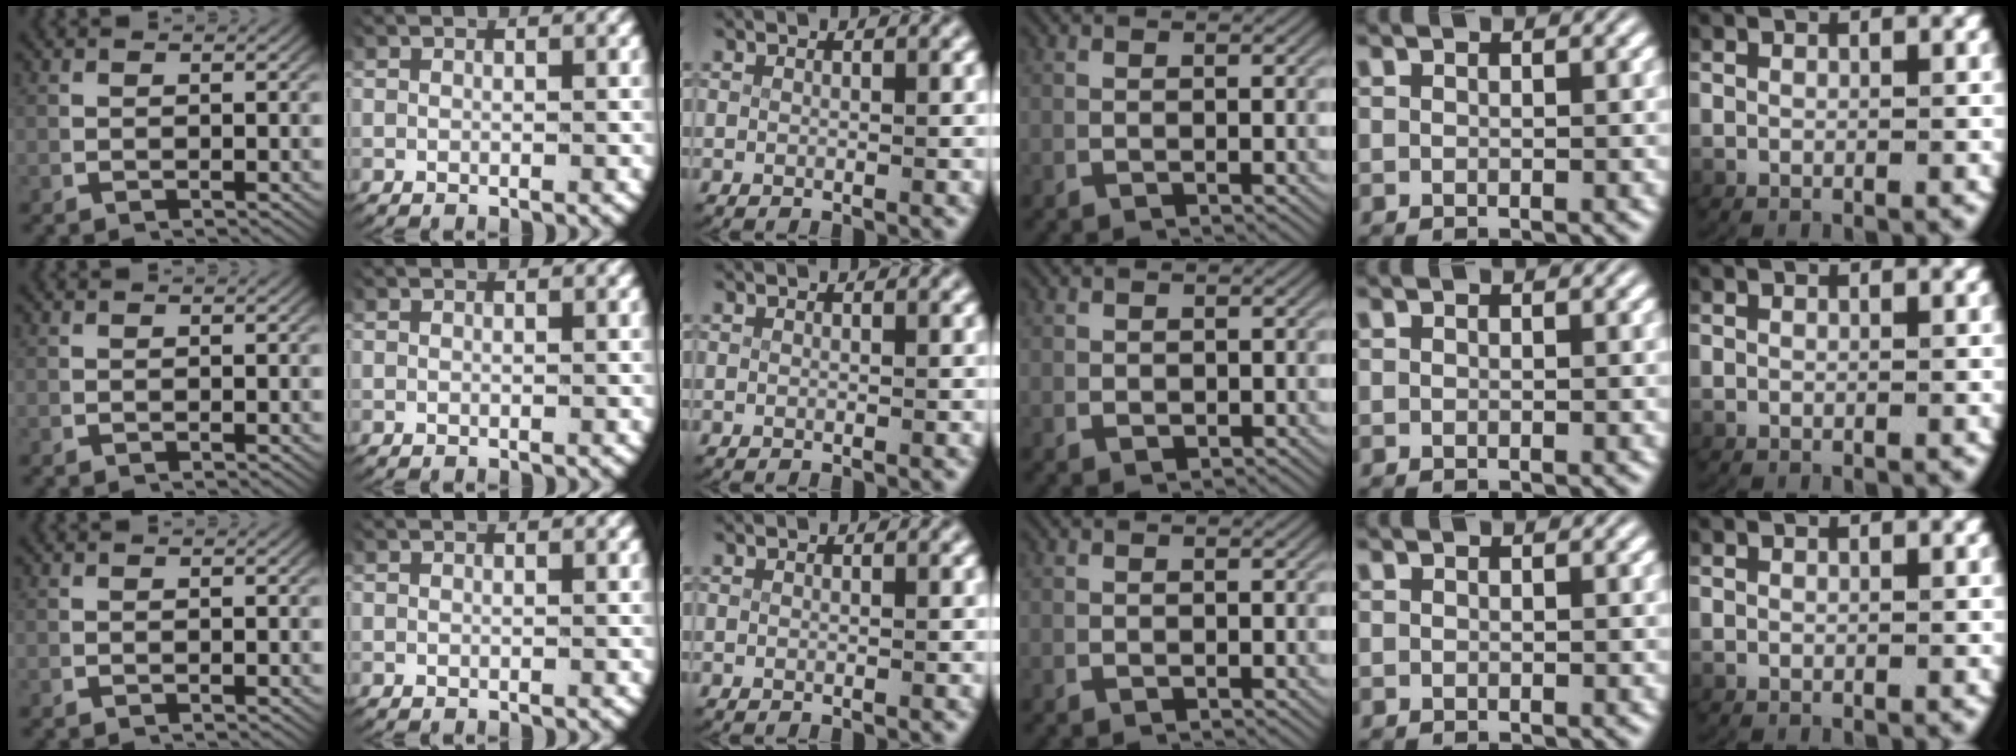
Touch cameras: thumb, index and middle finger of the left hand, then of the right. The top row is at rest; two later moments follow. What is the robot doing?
{"motion": "lift_and_place", "object": "paper towel"}